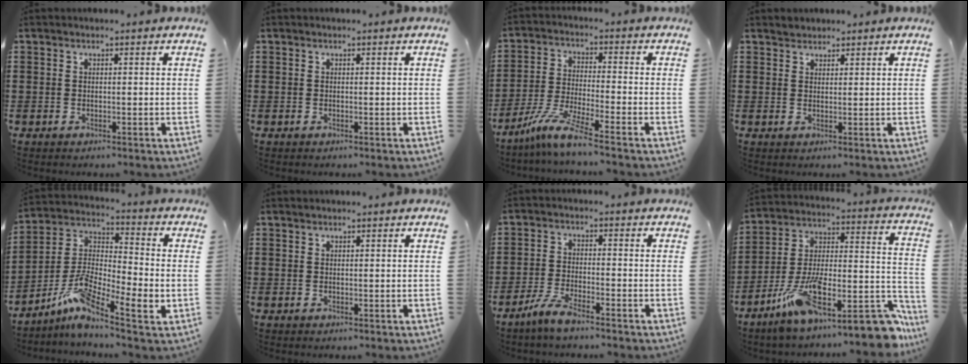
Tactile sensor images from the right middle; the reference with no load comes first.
{"total": 0.0}
{"total": 7.4, "force": [-5.9, -0.1, 4.5], "torque": [-0.106, -0.020, -0.118]}
{"total": 1.5, "force": [1.4, 0.5, -0.3], "torque": [0.010, 0.001, 0.026]}
{"total": 7.9, "force": [-4.3, 2.0, 6.3], "torque": [-0.151, -0.027, -0.093]}
{"total": 0.0}
{"total": 4.5, "force": [-3.7, 0.3, 2.6], "torque": [-0.064, -0.006, -0.073]}
{"total": 15.9, "force": [-10.7, 3.5, 11.2], "torque": [-0.197, 0.008, -0.187]}